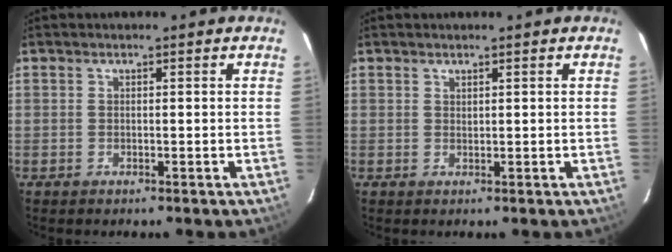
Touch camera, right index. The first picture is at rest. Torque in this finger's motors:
{"motor_torque": [0.13, 0.08, 0.05, 0.01]}